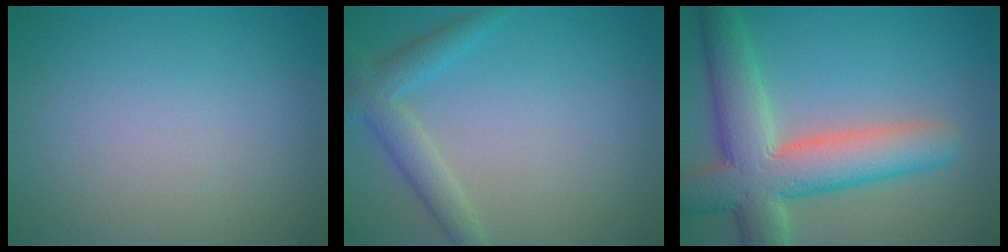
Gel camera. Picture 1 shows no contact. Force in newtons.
{"total": 3.0, "press": 3.0, "slide": 0.1}
{"total": 9.1, "press": 9.1, "slide": 0.8}